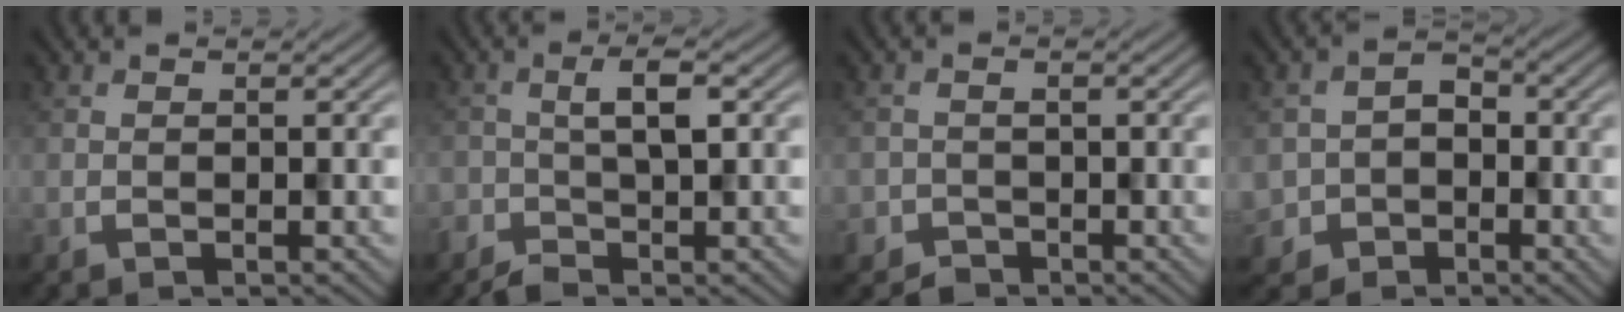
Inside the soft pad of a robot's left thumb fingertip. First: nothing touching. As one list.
[{"total": 3.0, "force": [-1.3, 0.9, 2.5], "torque": [-0.045, 0.007, -0.033]}, {"total": 2.1, "force": [-1.6, 1.4, -0.2], "torque": [0.011, -0.003, -0.031]}, {"total": 4.3, "force": [-1.6, 3.8, 1.3], "torque": [-0.028, -0.006, -0.036]}]